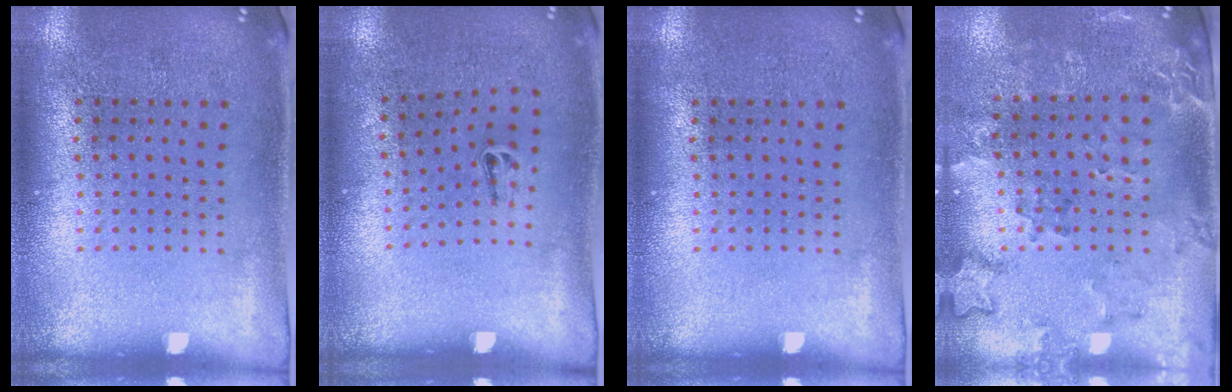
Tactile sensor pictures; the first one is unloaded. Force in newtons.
{"total": 0.5, "press": 0.3, "slide": 0.4}
{"total": 0.0}
{"total": 1.8, "press": 1.5, "slide": 0.9}